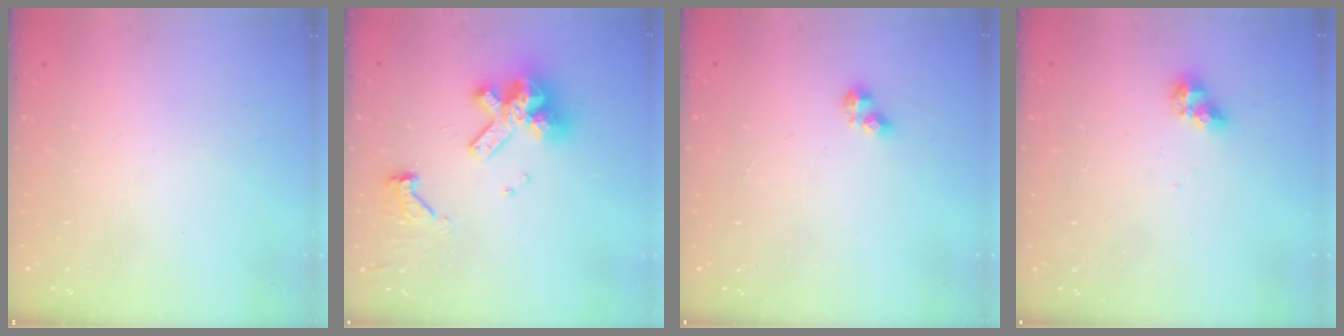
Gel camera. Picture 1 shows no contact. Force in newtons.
{"total": 14.4, "press": 14.4, "slide": 1.3}
{"total": 3.0, "press": 2.9, "slide": 0.5}
{"total": 8.1, "press": 8.1, "slide": 1.0}